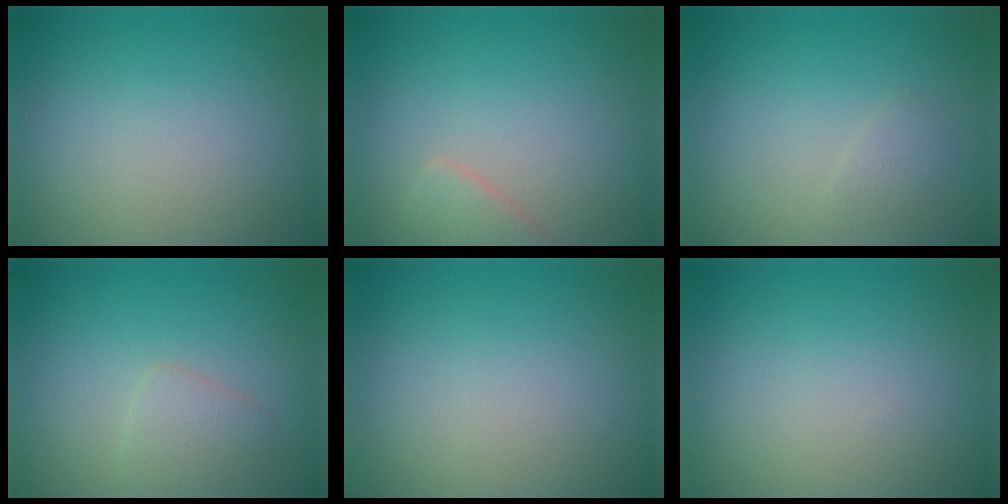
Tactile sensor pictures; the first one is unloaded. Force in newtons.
{"total": 1.8, "press": 1.8, "slide": 0.1}
{"total": 1.0, "press": 1.0, "slide": 0.0}
{"total": 1.5, "press": 1.5, "slide": 0.1}
{"total": 0.0}
{"total": 0.0}